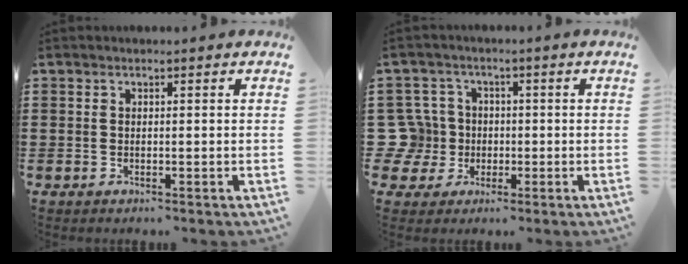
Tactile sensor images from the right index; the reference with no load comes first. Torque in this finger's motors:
{"motor_torque": [0.01, 0.06, -0.04, -0.05]}